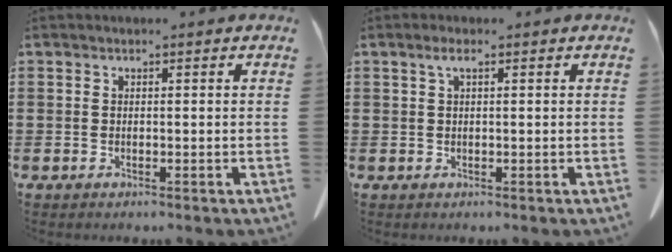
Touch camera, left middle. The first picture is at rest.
{"total": 1.7, "force": [0.6, 0.3, 1.5], "torque": [-0.031, 0.003, 0.011]}